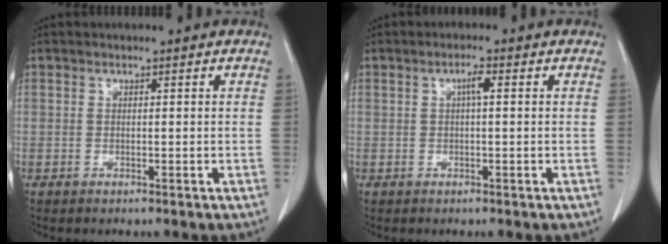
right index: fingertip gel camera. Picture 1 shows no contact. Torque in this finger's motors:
{"motor_torque": [0.36, 0.18, 0.04, 0.01]}